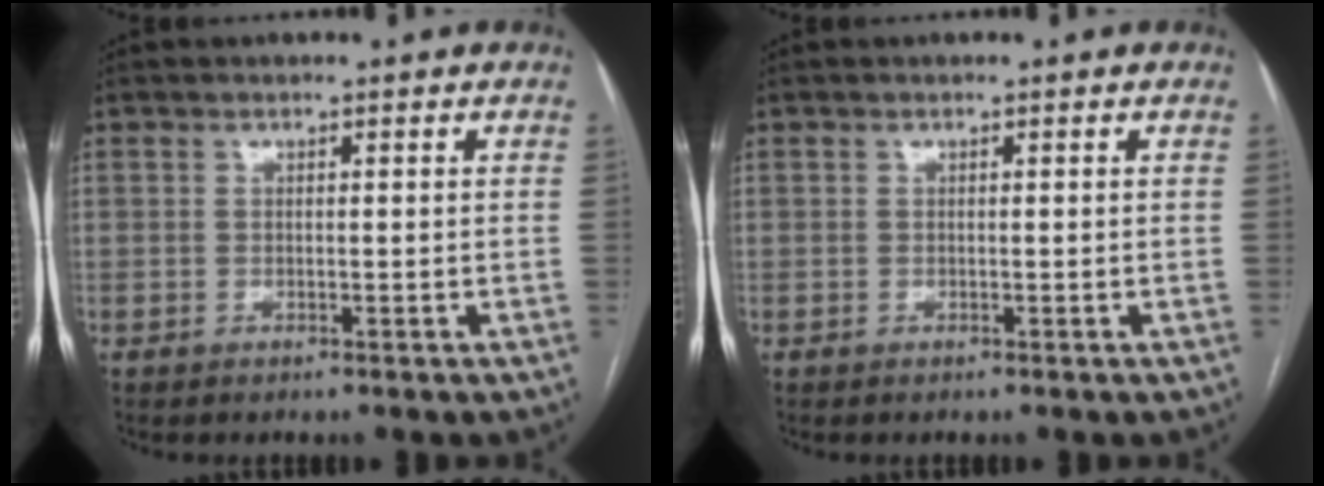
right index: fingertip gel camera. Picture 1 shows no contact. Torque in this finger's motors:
{"motor_torque": [0.00, 0.00, 0.00, 0.00]}